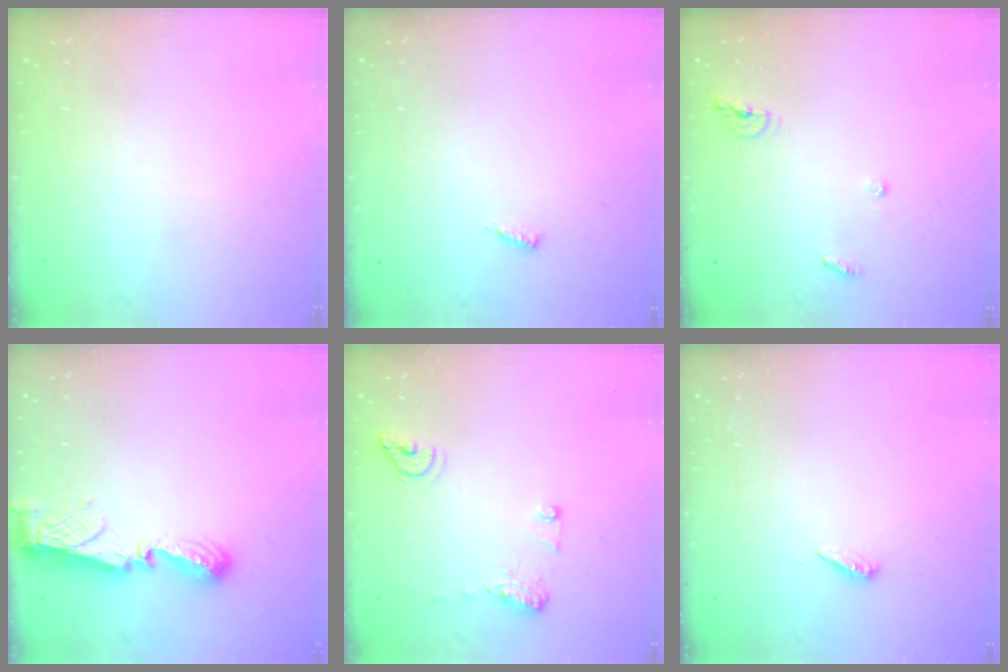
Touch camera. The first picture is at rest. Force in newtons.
{"total": 3.4, "press": 3.4, "slide": 0.3}
{"total": 6.8, "press": 6.7, "slide": 0.6}
{"total": 8.1, "press": 8.1, "slide": 0.9}
{"total": 9.1, "press": 9.1, "slide": 1.1}
{"total": 2.9, "press": 2.9, "slide": 0.3}